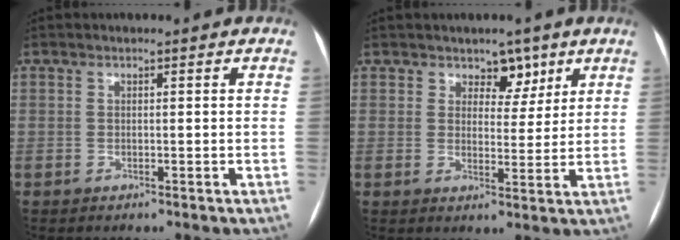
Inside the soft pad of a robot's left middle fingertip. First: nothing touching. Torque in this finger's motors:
{"motor_torque": [-0.05, 0.05, 0.04, 0.00]}